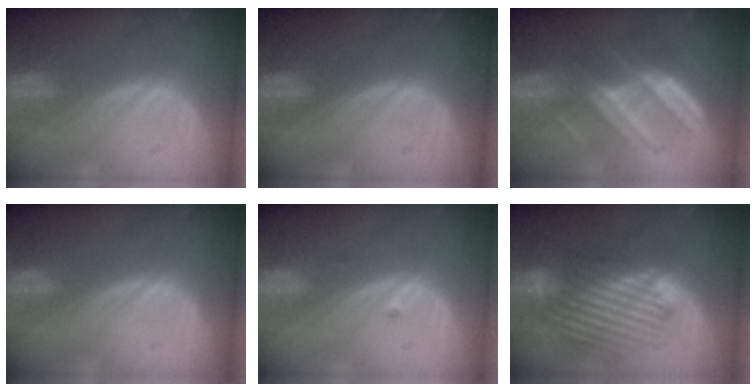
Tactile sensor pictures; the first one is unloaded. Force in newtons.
{"total": 0.0}
{"total": 7.7, "press": 7.0, "slide": 3.1}
{"total": 0.0}
{"total": 0.9, "press": 0.7, "slide": 0.5}
{"total": 8.5, "press": 8.1, "slide": 2.5}